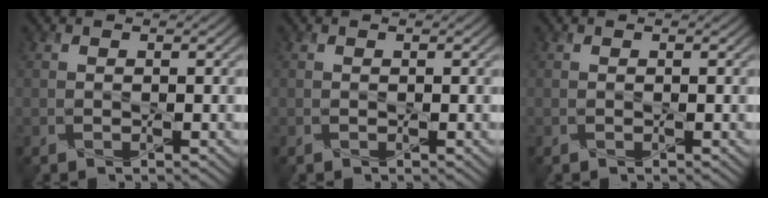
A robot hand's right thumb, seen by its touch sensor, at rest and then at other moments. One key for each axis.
{"total": 0.0}
{"total": 0.0}